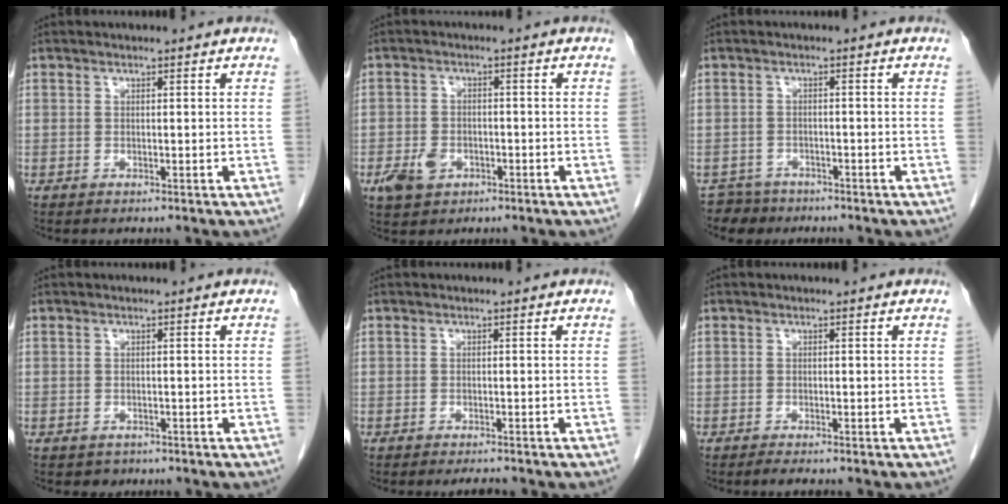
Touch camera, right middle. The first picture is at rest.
{"total": 4.6, "force": [-2.1, 3.2, 2.5], "torque": [-0.052, 0.001, -0.027]}
{"total": 3.7, "force": [-3.0, 2.0, -0.6], "torque": [0.010, 0.002, -0.052]}
{"total": 1.2, "force": [-0.9, 0.8, -0.1], "torque": [-0.009, -0.001, -0.012]}
{"total": 1.5, "force": [-1.4, 0.1, 0.6], "torque": [-0.013, -0.007, -0.016]}
{"total": 1.3, "force": [-1.1, -0.1, 0.7], "torque": [-0.018, -0.006, -0.016]}